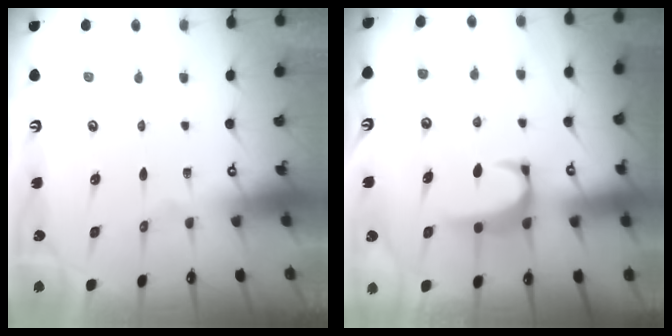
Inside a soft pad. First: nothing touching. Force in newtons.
{"total": 1.9, "press": 1.9, "slide": 0.3}